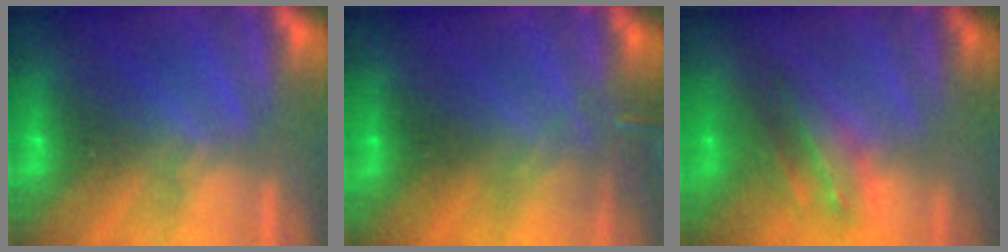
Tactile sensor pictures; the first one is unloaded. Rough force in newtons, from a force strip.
{"total": 3.0}
{"total": 2.9}